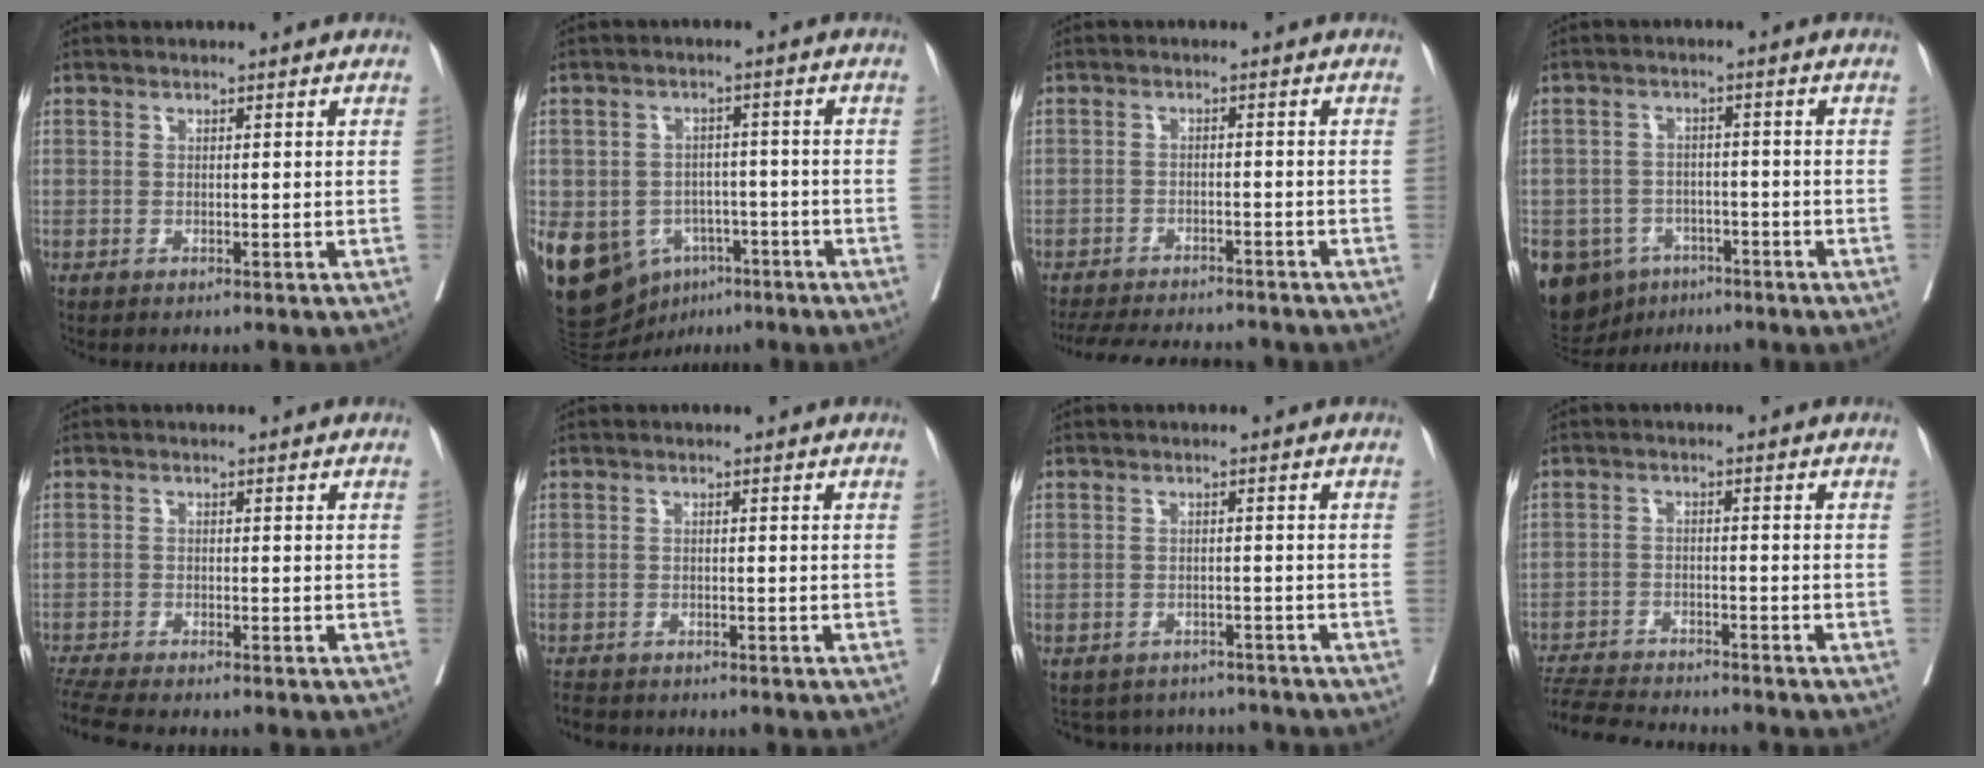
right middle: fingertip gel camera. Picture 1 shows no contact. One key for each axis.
{"total": 16.3, "fx": -7.4, "fy": 12.2, "fz": 7.9, "tx": -0.182, "ty": 0.010, "tz": -0.102}
{"total": 12.6, "fx": -11.4, "fy": 3.0, "fz": 4.3, "tx": -0.077, "ty": -0.003, "tz": -0.156}
{"total": 13.1, "fx": -7.1, "fy": 10.3, "fz": 4.1, "tx": -0.112, "ty": 0.011, "tz": -0.092}
{"total": 5.1, "fx": -4.7, "fy": -0.6, "fz": 1.8, "tx": -0.038, "ty": -0.018, "tz": -0.087}
{"total": 3.5, "fx": -3.2, "fy": 1.1, "fz": 0.9, "tx": -0.015, "ty": -0.008, "tz": -0.050}
{"total": 7.8, "fx": -7.3, "fy": 2.6, "fz": 0.3, "tx": 0.000, "ty": 0.018, "tz": -0.088}
{"total": 10.0, "fx": -9.6, "fy": 0.4, "fz": 2.9, "tx": -0.049, "ty": -0.005, "tz": -0.157}